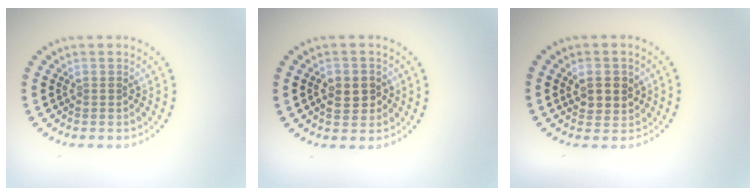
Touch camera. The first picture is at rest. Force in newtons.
{"total": 2.8, "press": 2.7, "slide": 0.5}
{"total": 2.8, "press": 2.7, "slide": 0.7}